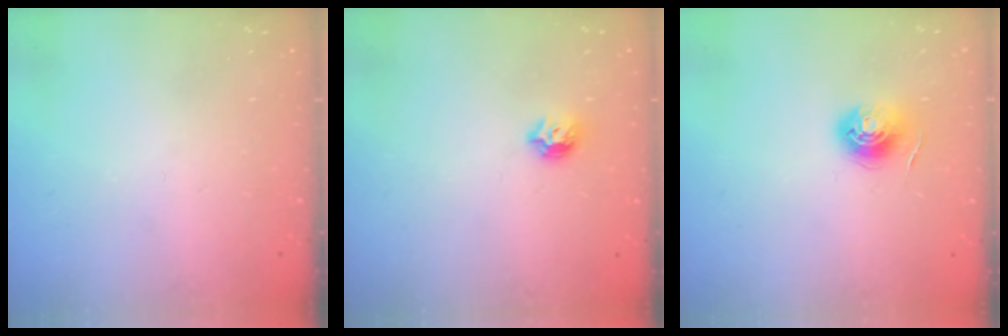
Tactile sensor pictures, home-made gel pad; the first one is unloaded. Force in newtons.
{"total": 5.6, "press": 5.5, "slide": 0.9}
{"total": 6.1, "press": 6.1, "slide": 0.5}